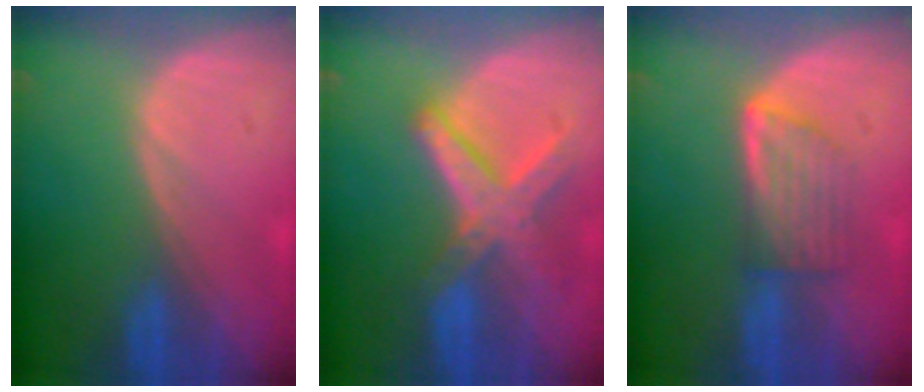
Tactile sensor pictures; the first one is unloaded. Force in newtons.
{"total": 8.2, "press": 7.1, "slide": 4.1}
{"total": 5.7, "press": 5.3, "slide": 2.2}